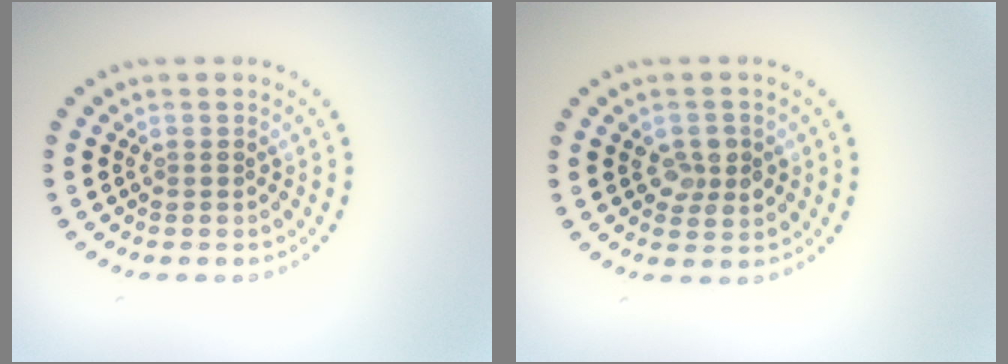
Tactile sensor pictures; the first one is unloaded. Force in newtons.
{"total": 2.5, "press": 2.5, "slide": 0.4}